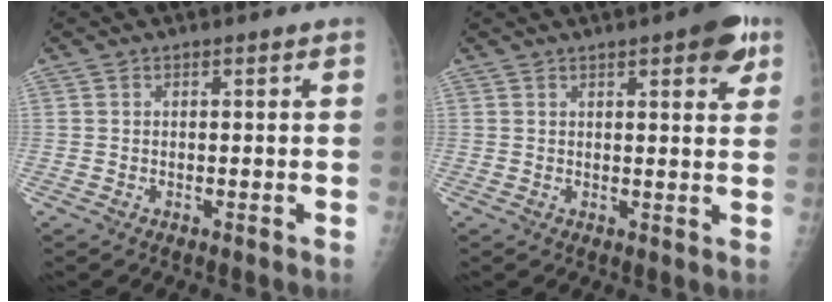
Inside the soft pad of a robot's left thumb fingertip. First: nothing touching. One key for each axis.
{"total": 6.9, "fx": 3.7, "fy": 2.1, "fz": 5.5, "tx": -0.054, "ty": -0.011, "tz": 0.041}